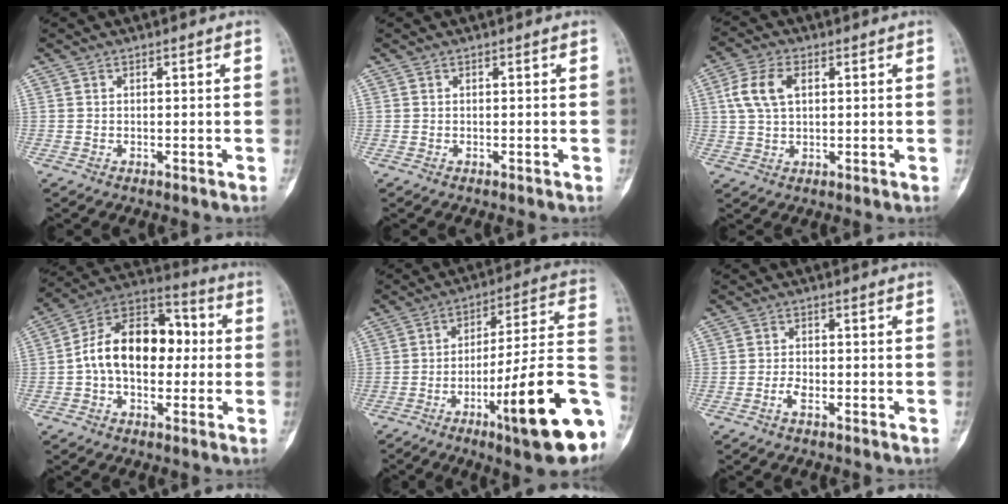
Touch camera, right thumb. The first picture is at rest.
{"total": 0.0}
{"total": 7.4, "force": [1.9, 4.4, 5.6], "torque": [-0.120, 0.009, 0.037]}
{"total": 17.0, "force": [0.0, 11.0, 12.9], "torque": [-0.180, 0.046, -0.011]}
{"total": 22.4, "force": [-8.5, 3.6, 20.4], "torque": [-0.250, 0.036, -0.124]}
{"total": 2.1, "force": [-1.2, 0.9, 1.5], "torque": [-0.031, 0.007, -0.026]}